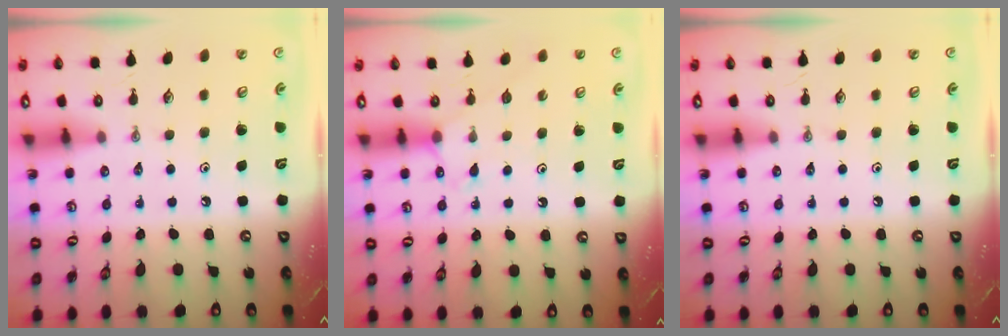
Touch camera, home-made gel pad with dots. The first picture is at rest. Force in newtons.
{"total": 5.2, "press": 5.1, "slide": 0.5}
{"total": 0.0}